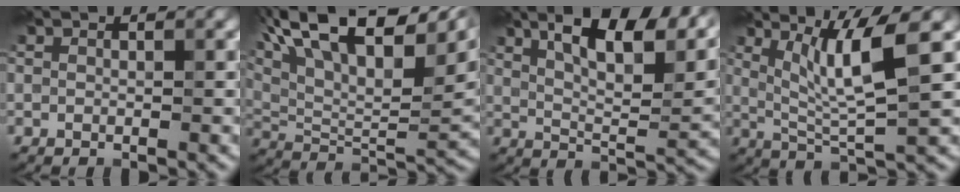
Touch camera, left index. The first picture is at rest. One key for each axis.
{"total": 17.4, "fx": 9.0, "fy": 7.7, "fz": 12.7, "tx": -0.239, "ty": 0.054, "tz": 0.152}
{"total": 11.4, "fx": 6.9, "fy": 3.1, "fz": 8.5, "tx": -0.139, "ty": 0.017, "tz": 0.121}
{"total": 6.1, "fx": 2.3, "fy": 0.8, "fz": 5.6, "tx": -0.105, "ty": -0.006, "tz": 0.046}